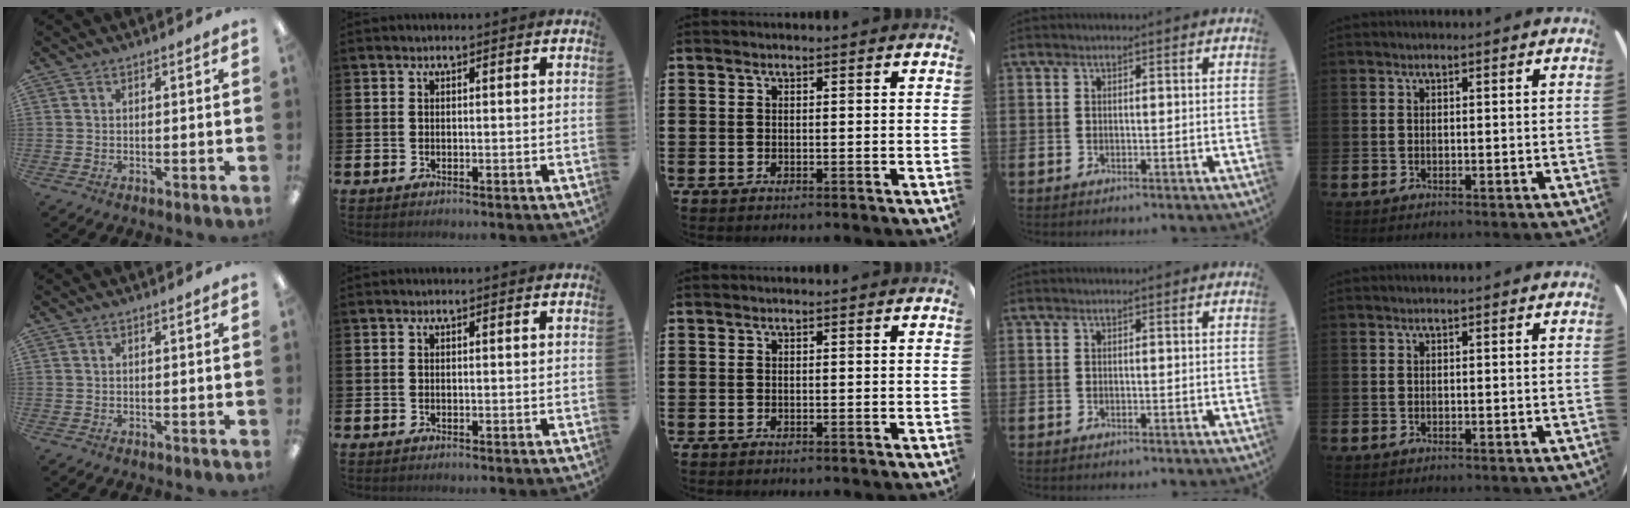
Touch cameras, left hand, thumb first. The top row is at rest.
{}